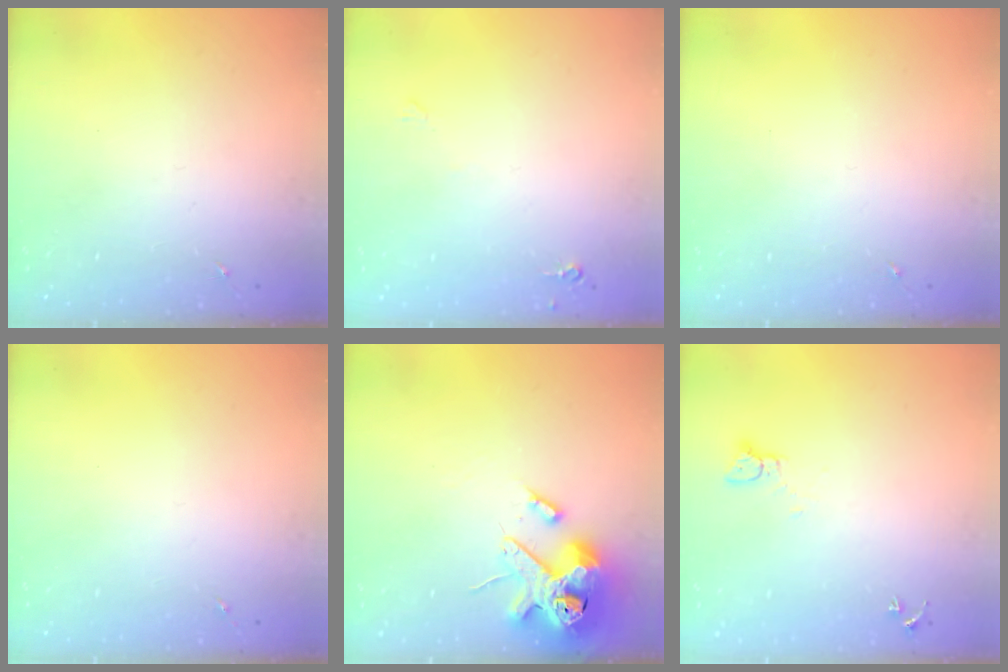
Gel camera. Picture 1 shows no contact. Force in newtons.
{"total": 3.8, "press": 3.8, "slide": 0.6}
{"total": 0.0}
{"total": 0.0}
{"total": 14.2, "press": 14.0, "slide": 2.3}
{"total": 2.1, "press": 2.1, "slide": 0.2}